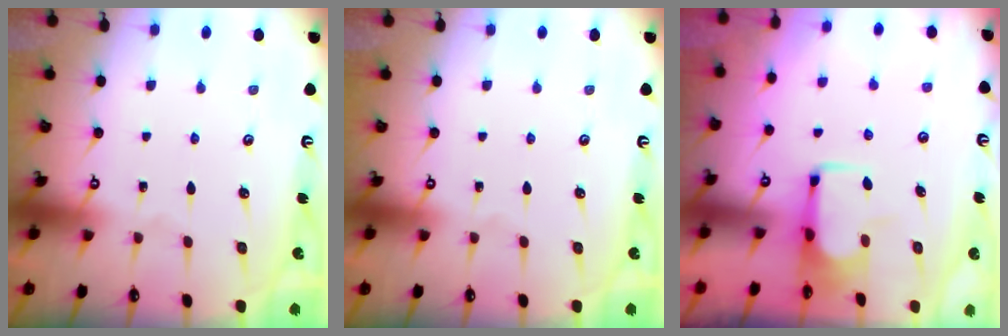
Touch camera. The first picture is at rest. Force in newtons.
{"total": 0.0}
{"total": 3.2, "press": 3.1, "slide": 0.6}